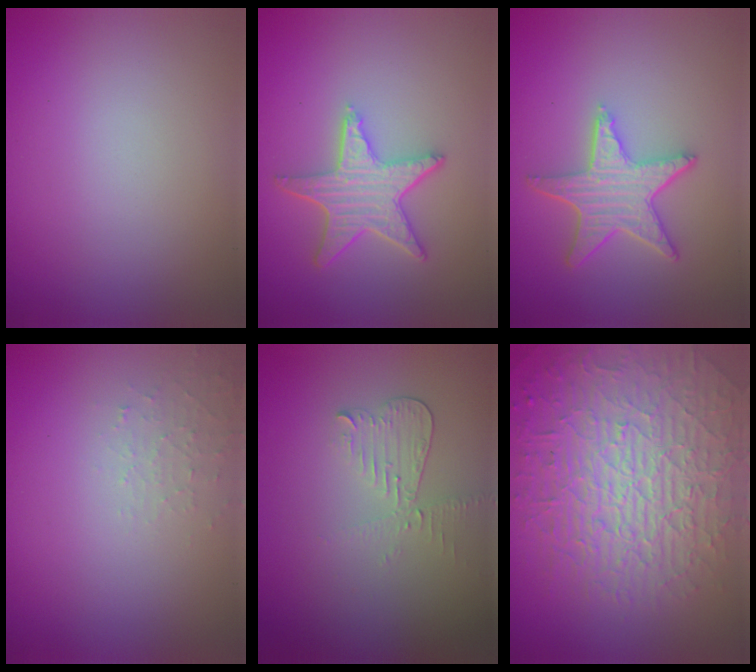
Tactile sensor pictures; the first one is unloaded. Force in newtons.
{"total": 5.0, "press": 4.0, "slide": 3.0}
{"total": 5.0, "press": 4.0, "slide": 3.0}
{"total": 1.3, "press": 1.3, "slide": 0.2}
{"total": 2.1, "press": 2.1, "slide": 0.4}
{"total": 9.9, "press": 6.5, "slide": 7.5}